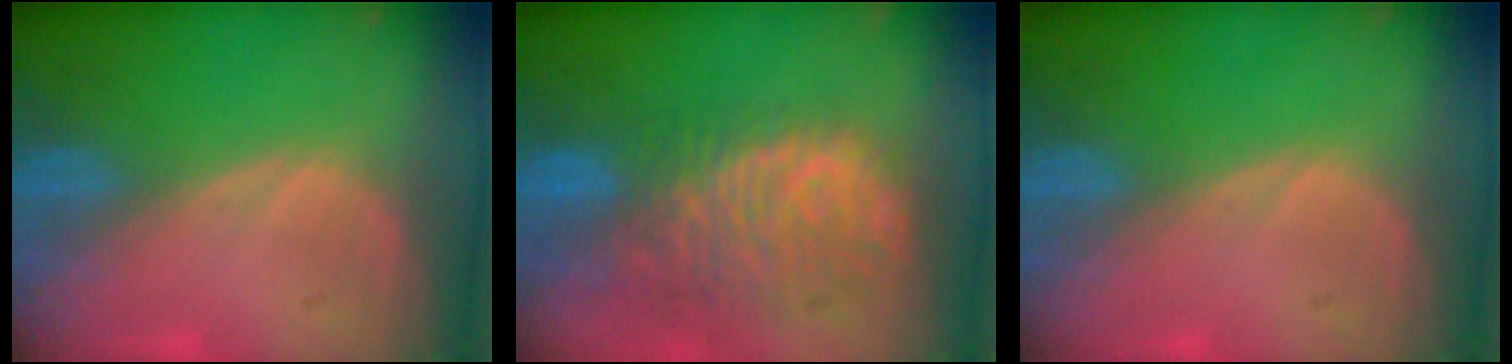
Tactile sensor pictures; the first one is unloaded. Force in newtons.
{"total": 11.4, "press": 9.7, "slide": 5.9}
{"total": 0.0}